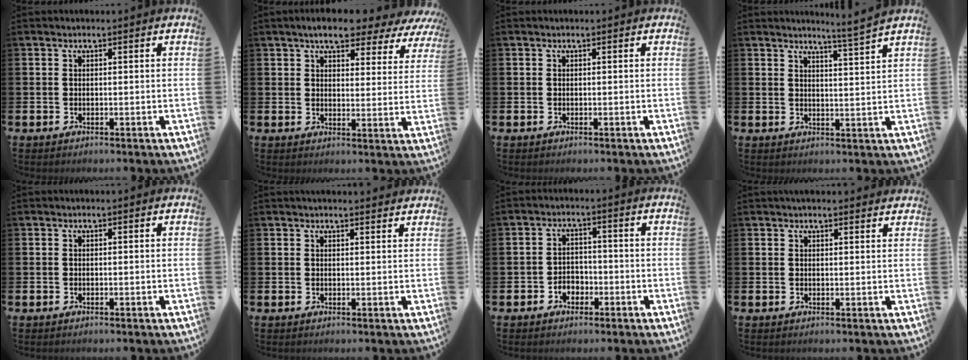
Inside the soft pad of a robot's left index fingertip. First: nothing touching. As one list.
[{"total": 6.5, "force": [5.7, 1.8, 2.4], "torque": [-0.054, -0.029, 0.097]}, {"total": 0.0}, {"total": 4.5, "force": [4.2, -1.1, 1.0], "torque": [-0.017, -0.028, 0.072]}, {"total": 0.0}, {"total": 1.4, "force": [1.4, 0.2, 0.1], "torque": [0.005, -0.006, 0.024]}, {"total": 2.6, "force": [-1.6, 1.9, 0.8], "torque": [-0.017, 0.006, -0.036]}, {"total": 1.7, "force": [1.7, 0.2, 0.1], "torque": [0.007, -0.006, 0.029]}]